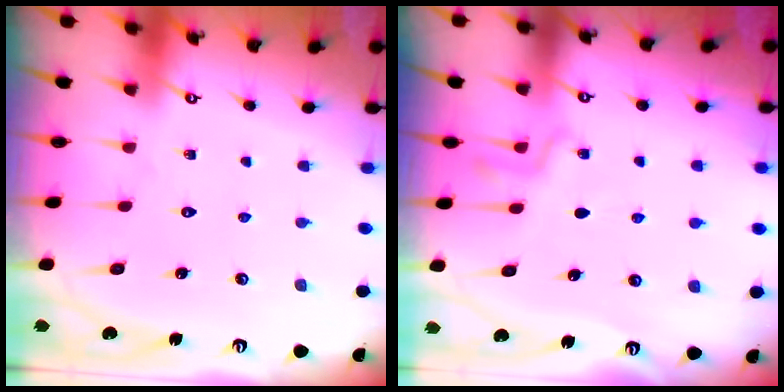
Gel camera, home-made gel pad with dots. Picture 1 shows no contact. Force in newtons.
{"total": 5.8, "press": 5.5, "slide": 2.0}